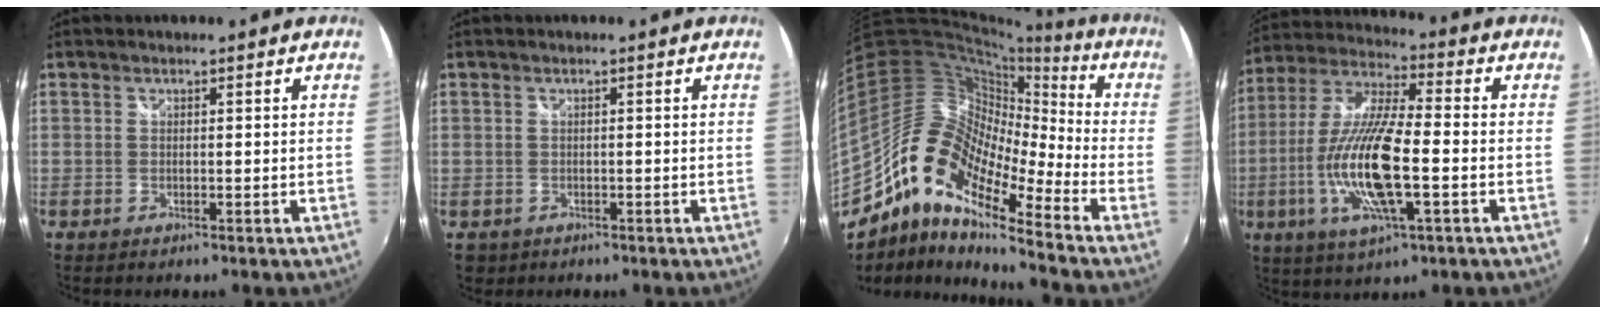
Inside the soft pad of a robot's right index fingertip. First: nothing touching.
{"total": 2.3, "force": [-0.6, 2.1, 0.5], "torque": [-0.012, -0.002, -0.005]}
{"total": 14.9, "force": [-9.1, 4.8, 10.7], "torque": [-0.165, 0.001, -0.191]}
{"total": 17.4, "force": [-4.0, 4.1, 16.5], "torque": [-0.337, -0.012, -0.078]}